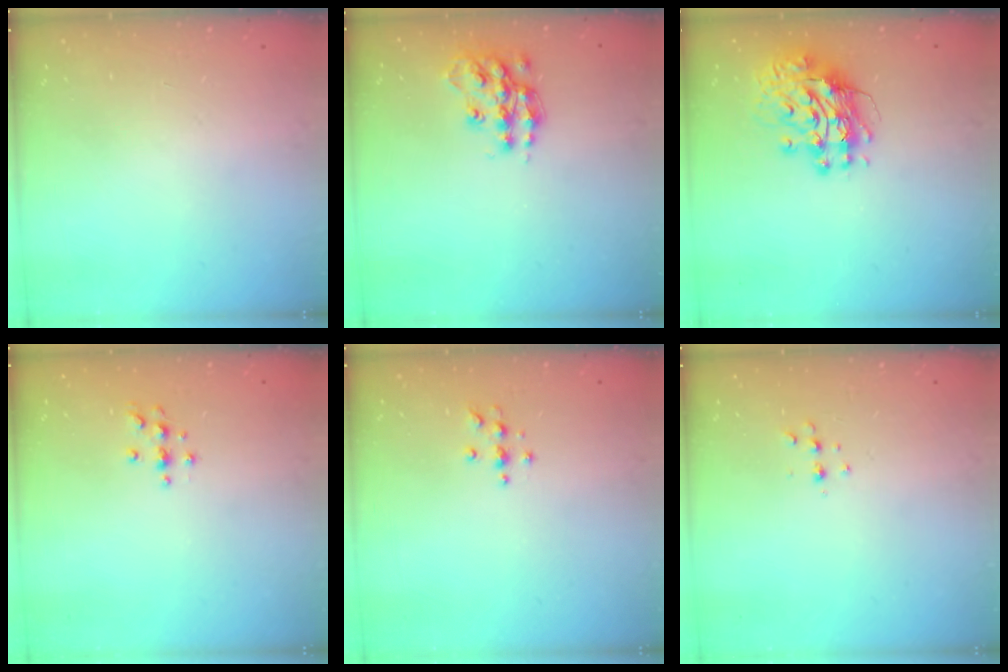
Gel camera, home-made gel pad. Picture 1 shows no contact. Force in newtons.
{"total": 13.4, "press": 13.4, "slide": 0.9}
{"total": 12.0, "press": 11.9, "slide": 1.7}
{"total": 4.0, "press": 3.9, "slide": 0.5}
{"total": 4.0, "press": 4.0, "slide": 0.5}
{"total": 4.3, "press": 4.2, "slide": 0.8}